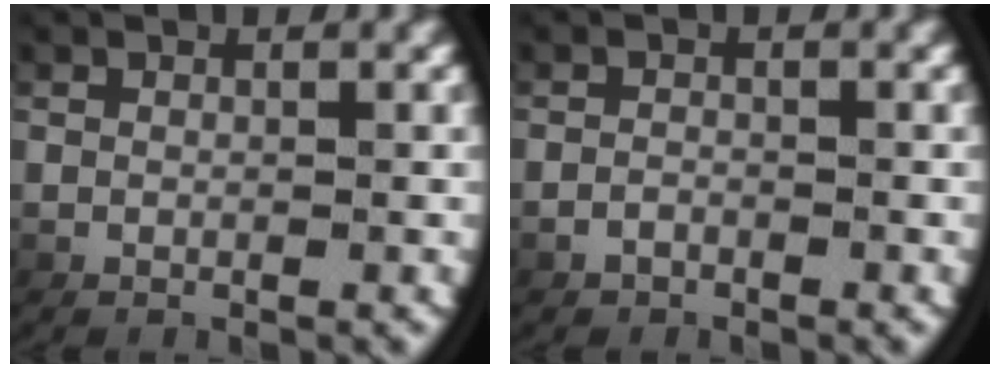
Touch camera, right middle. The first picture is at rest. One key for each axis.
{"total": 0.9, "fx": -0.9, "fy": 0.1, "fz": -0.1, "tx": -0.005, "ty": -0.006, "tz": -0.013}